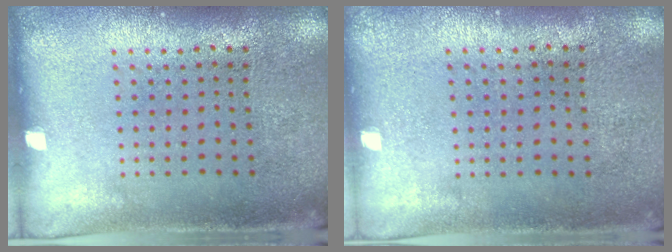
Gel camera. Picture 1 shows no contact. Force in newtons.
{"total": 0.0}